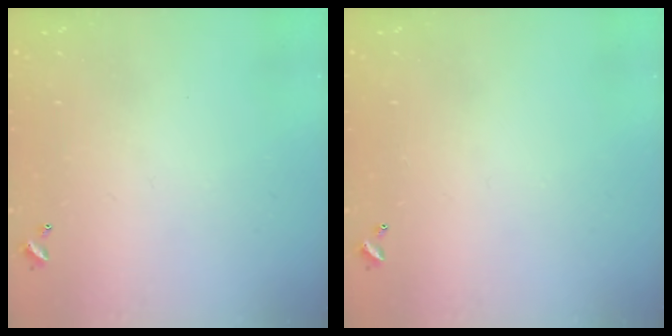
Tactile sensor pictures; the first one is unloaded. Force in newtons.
{"total": 0.0}